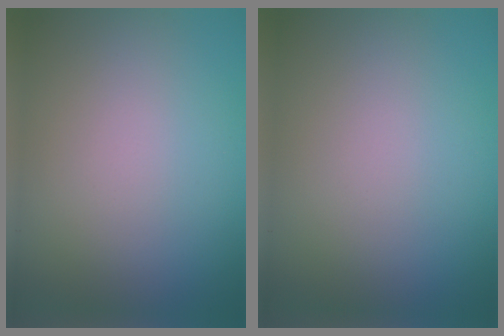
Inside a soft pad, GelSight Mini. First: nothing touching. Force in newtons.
{"total": 0.0}